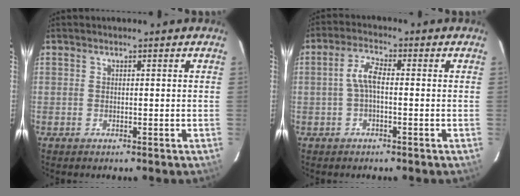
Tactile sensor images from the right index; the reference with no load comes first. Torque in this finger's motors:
{"motor_torque": [0.56, -0.05, 0.35, 0.10]}